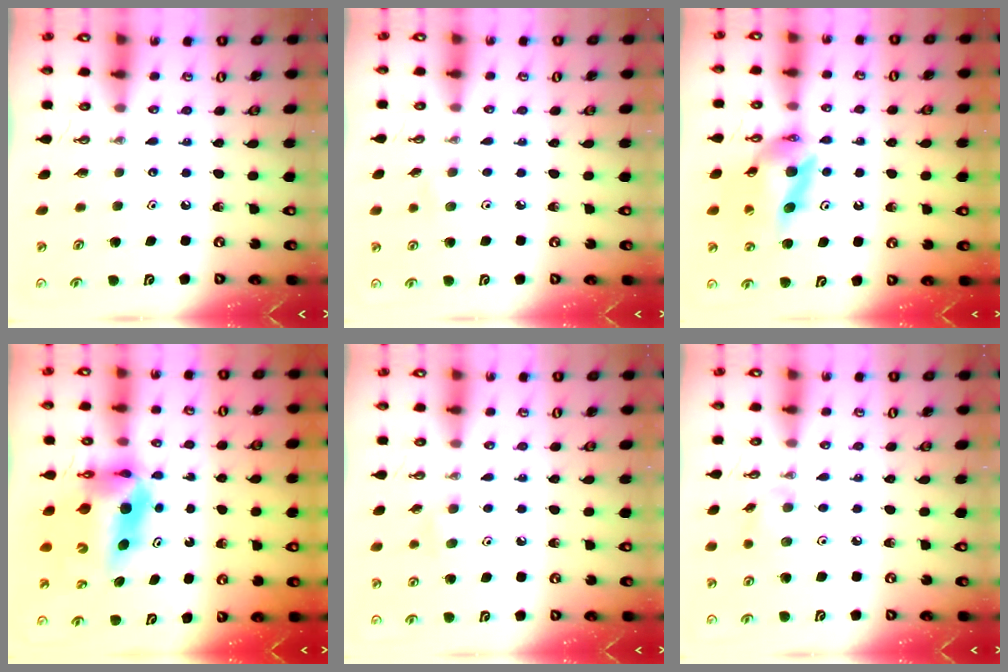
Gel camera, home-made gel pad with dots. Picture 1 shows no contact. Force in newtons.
{"total": 4.4, "press": 4.0, "slide": 1.9}
{"total": 12.9, "press": 12.8, "slide": 1.7}
{"total": 9.7, "press": 9.5, "slide": 1.7}
{"total": 5.8, "press": 5.3, "slide": 2.4}
{"total": 5.2, "press": 5.2, "slide": 0.3}